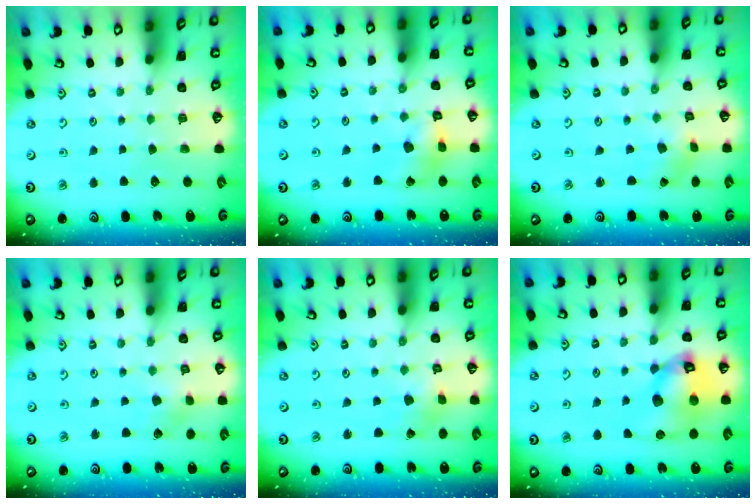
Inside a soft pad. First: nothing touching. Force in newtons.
{"total": 7.8, "press": 7.7, "slide": 0.9}
{"total": 2.7, "press": 2.3, "slide": 1.3}
{"total": 2.8, "press": 2.7, "slide": 0.6}
{"total": 1.6, "press": 1.6, "slide": 0.0}
{"total": 14.0, "press": 13.8, "slide": 2.0}